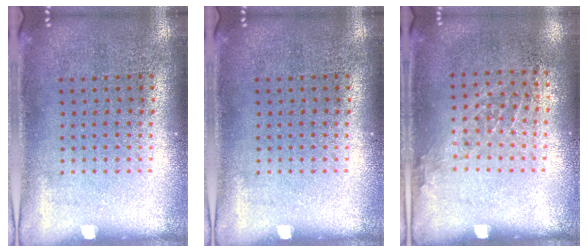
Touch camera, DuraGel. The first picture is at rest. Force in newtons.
{"total": 0.0}
{"total": 0.9, "press": 0.7, "slide": 0.6}